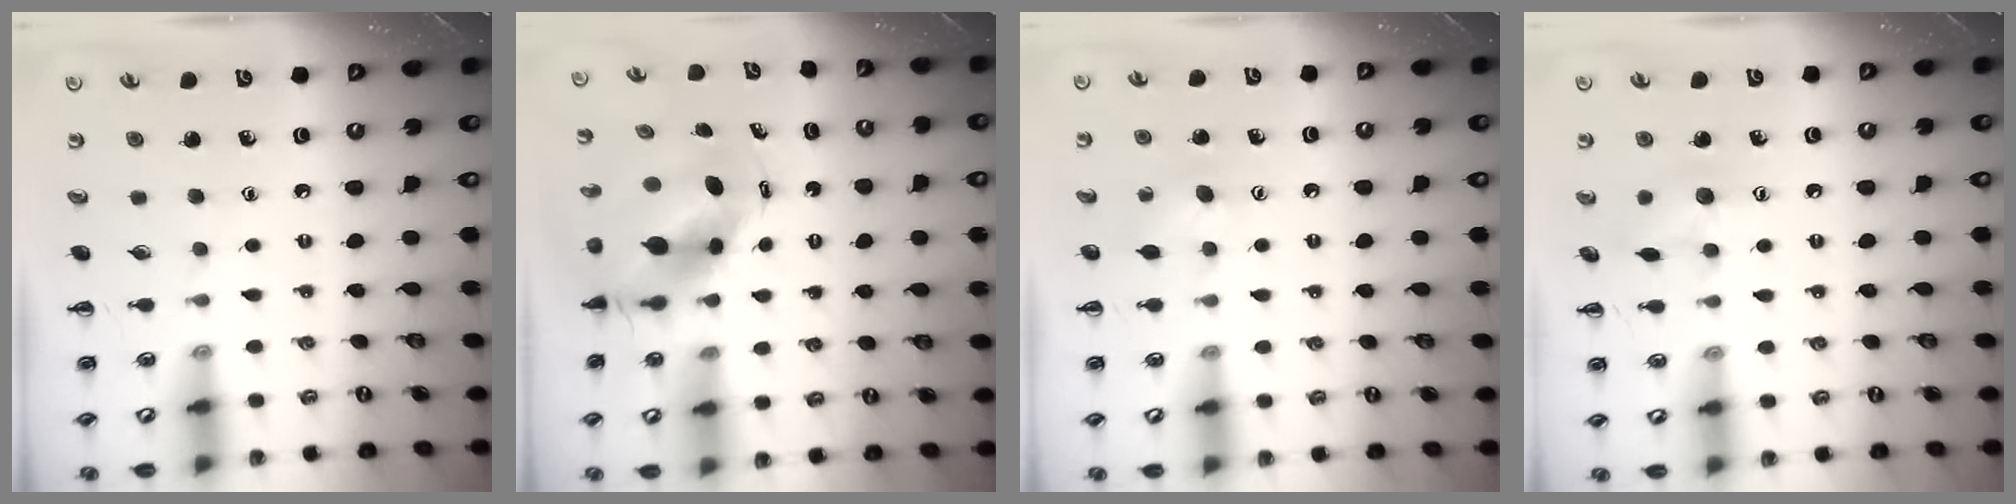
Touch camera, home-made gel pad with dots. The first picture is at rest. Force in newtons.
{"total": 5.8, "press": 5.6, "slide": 1.4}
{"total": 4.4, "press": 4.3, "slide": 0.9}
{"total": 7.0, "press": 7.0, "slide": 0.7}